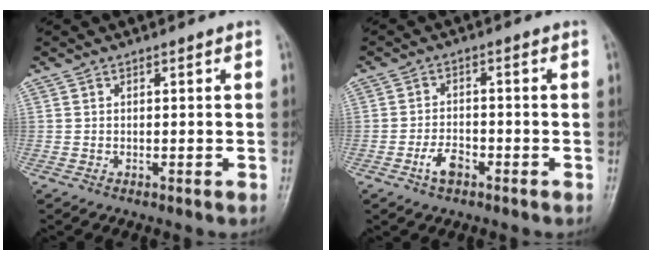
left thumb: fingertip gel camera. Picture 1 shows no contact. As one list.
[{"total": 4.0, "force": [-2.1, 2.1, 2.6], "torque": [-0.045, 0.017, -0.039]}]